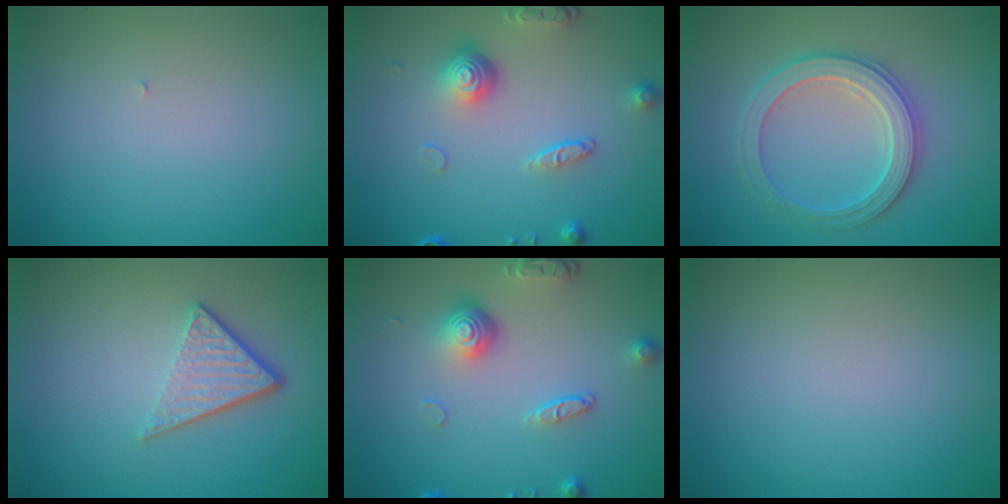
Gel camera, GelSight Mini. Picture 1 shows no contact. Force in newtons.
{"total": 4.4, "press": 3.2, "slide": 3.1}
{"total": 4.8, "press": 4.8, "slide": 0.7}
{"total": 3.9, "press": 2.7, "slide": 2.9}
{"total": 4.2, "press": 3.1, "slide": 2.9}
{"total": 0.0}